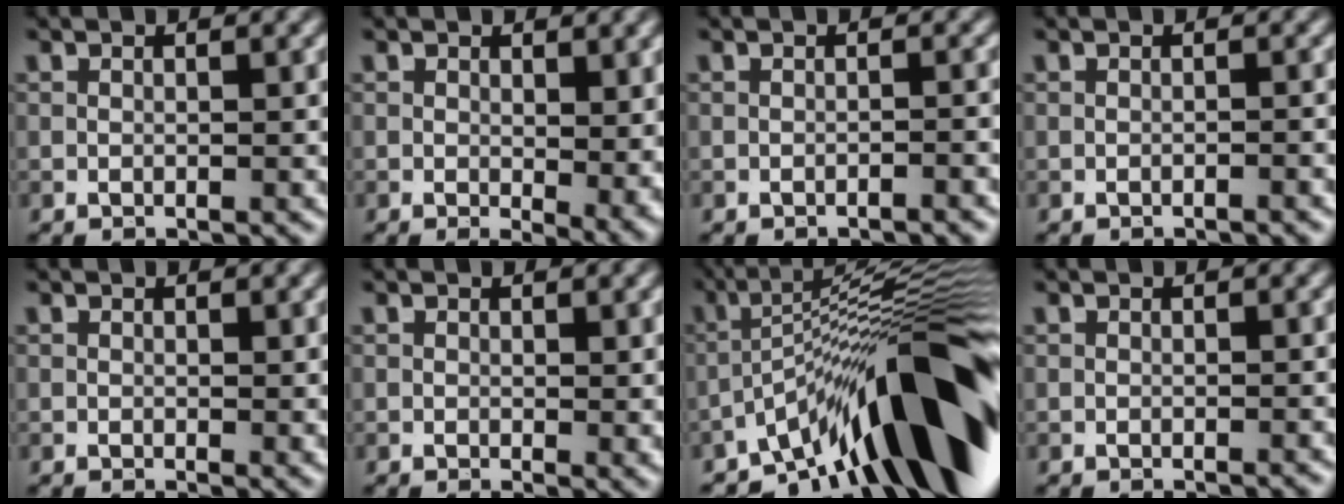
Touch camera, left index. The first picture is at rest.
{"total": 3.9, "force": [0.3, 1.7, 3.5], "torque": [-0.043, -0.012, 0.007]}
{"total": 0.9, "force": [-0.8, 0.0, 0.4], "torque": [-0.003, 0.006, -0.015]}
{"total": 0.6, "force": [-0.5, 0.0, 0.2], "torque": [-0.002, 0.004, -0.010]}
{"total": 0.8, "force": [0.2, 0.3, 0.8], "torque": [-0.007, -0.003, 0.001]}
{"total": 1.2, "force": [0.3, 0.4, 1.2], "torque": [-0.011, -0.004, 0.004]}
{"total": 14.7, "force": [-7.3, 4.0, 12.1], "torque": [-0.164, 0.026, -0.126]}
{"total": 0.0}